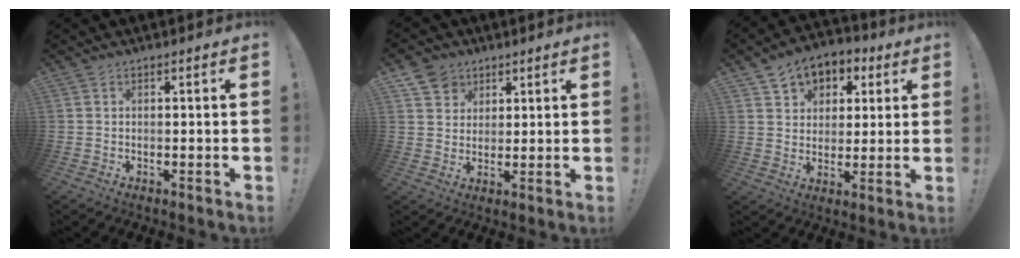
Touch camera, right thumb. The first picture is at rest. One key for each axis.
{"total": 7.4, "fx": 4.5, "fy": 5.7, "fz": 1.1, "tx": -0.018, "ty": -0.025, "tz": 0.088}
{"total": 8.1, "fx": 3.9, "fy": 6.7, "fz": 2.4, "tx": -0.032, "ty": -0.024, "tz": 0.076}